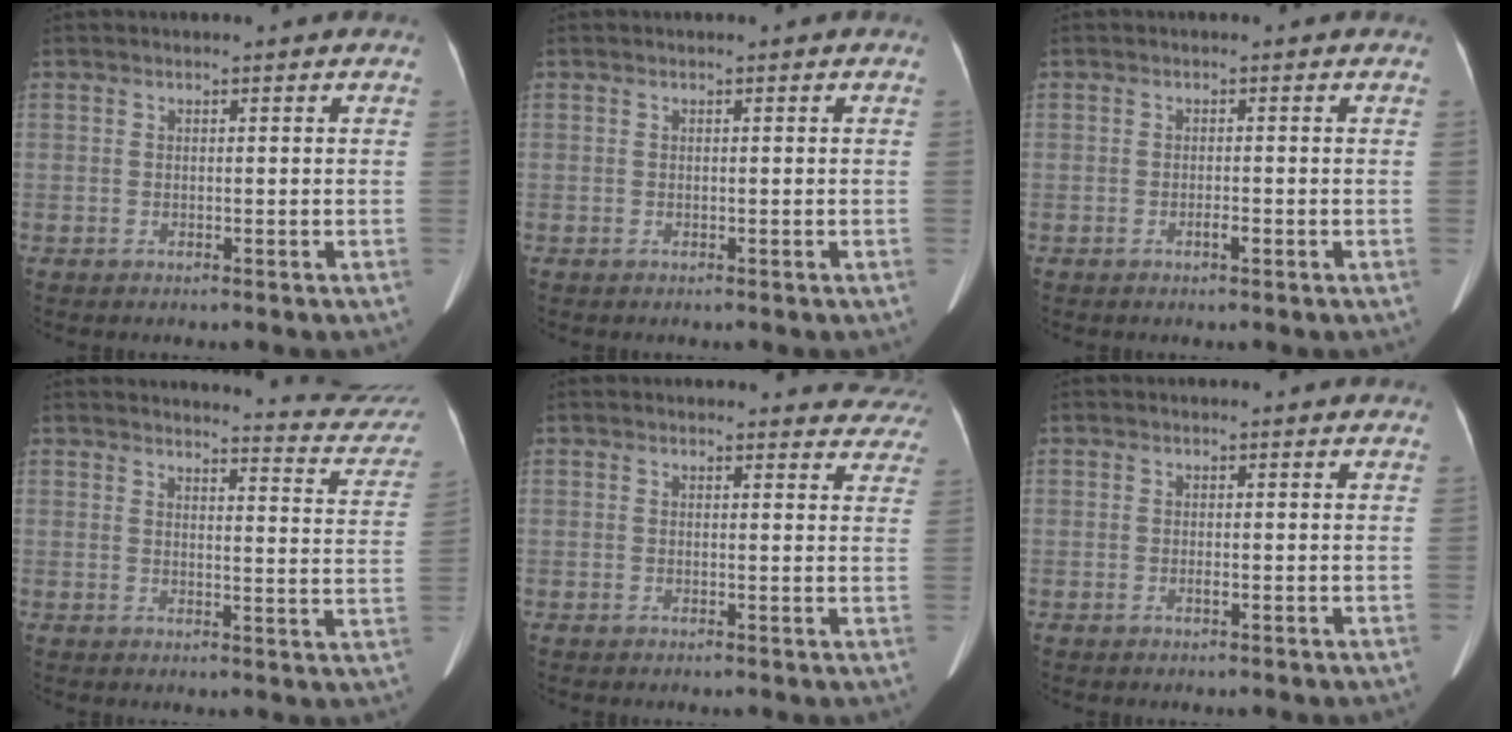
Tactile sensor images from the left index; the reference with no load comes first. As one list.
[{"total": 0.0}, {"total": 0.9, "force": [-0.5, 0.1, 0.8], "torque": [-0.013, 0.001, -0.008]}, {"total": 14.0, "force": [13.8, 0.8, 1.8], "torque": [0.002, -0.090, 0.125]}, {"total": 7.5, "force": [7.1, 2.5, 0.1], "torque": [0.043, -0.016, 0.039]}, {"total": 0.6, "force": [-0.1, 0.1, 0.6], "torque": [-0.011, 0.001, -0.002]}]